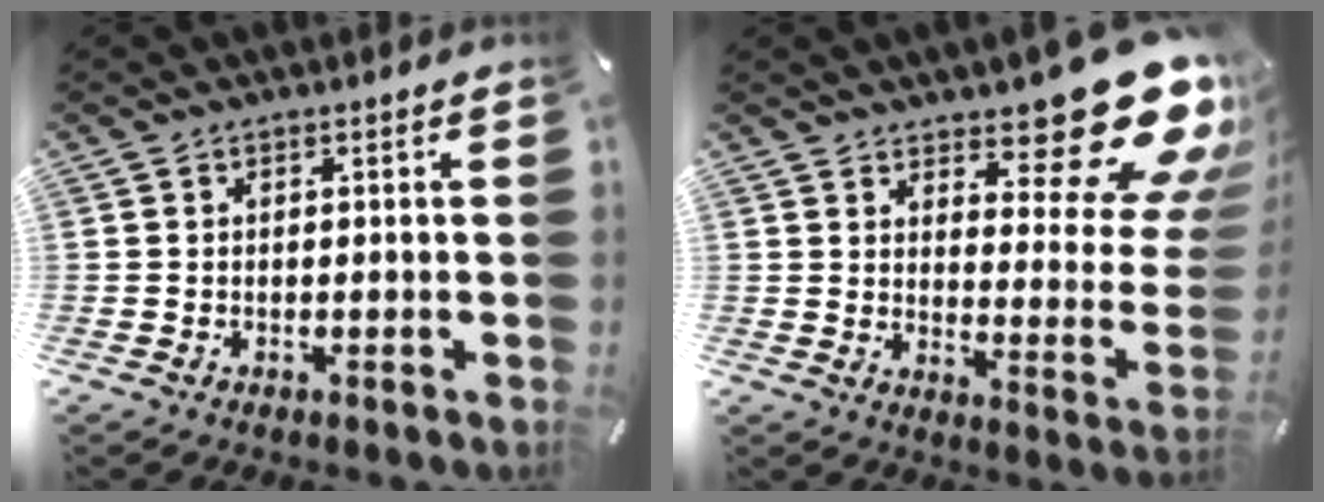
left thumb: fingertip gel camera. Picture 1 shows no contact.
{"total": 19.9, "force": [14.4, 7.4, 11.6], "torque": [-0.128, -0.121, 0.237]}